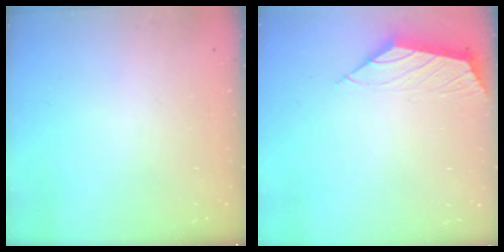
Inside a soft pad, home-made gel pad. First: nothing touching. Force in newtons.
{"total": 1.6, "press": 1.5, "slide": 0.5}